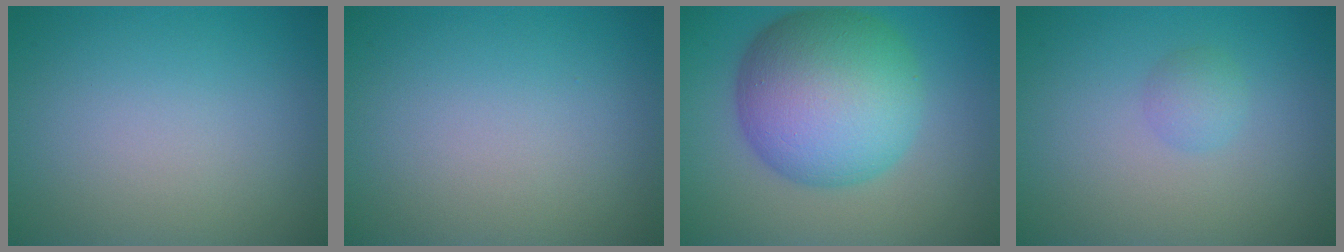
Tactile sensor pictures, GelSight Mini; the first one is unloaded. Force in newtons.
{"total": 0.0}
{"total": 11.7, "press": 11.7, "slide": 0.2}
{"total": 1.3, "press": 1.3, "slide": 0.1}